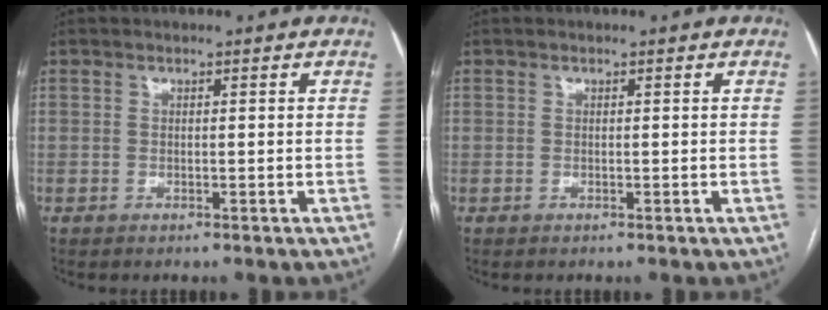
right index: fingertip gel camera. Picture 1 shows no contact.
{"total": 0.0}